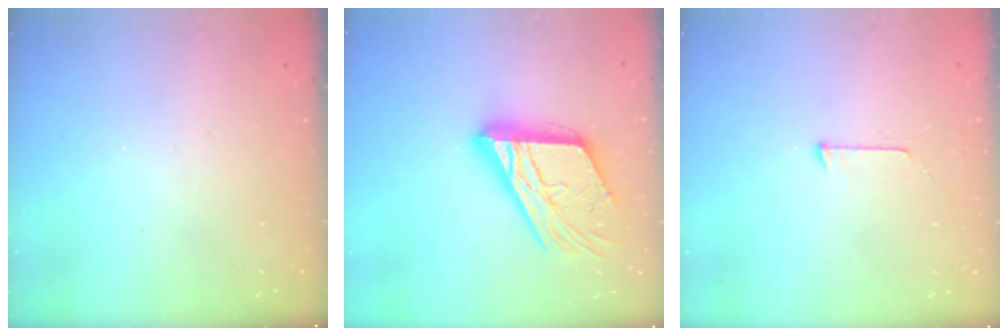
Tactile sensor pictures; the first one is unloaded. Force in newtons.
{"total": 21.7, "press": 21.6, "slide": 2.3}
{"total": 3.7, "press": 3.6, "slide": 0.4}